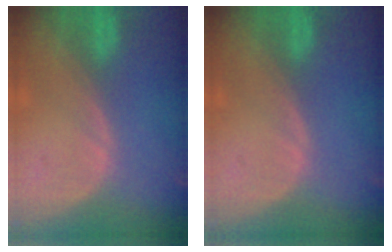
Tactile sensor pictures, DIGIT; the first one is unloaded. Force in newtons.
{"total": 0.0}